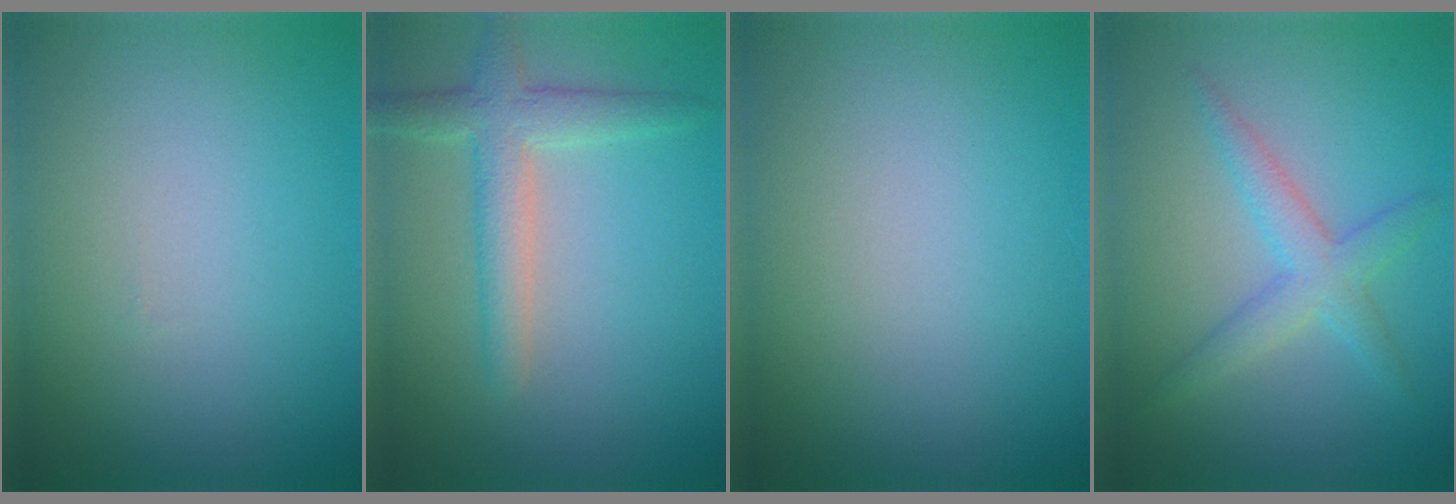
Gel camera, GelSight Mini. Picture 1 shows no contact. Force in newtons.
{"total": 3.4, "press": 3.4, "slide": 0.3}
{"total": 0.0}
{"total": 2.9, "press": 2.9, "slide": 0.1}